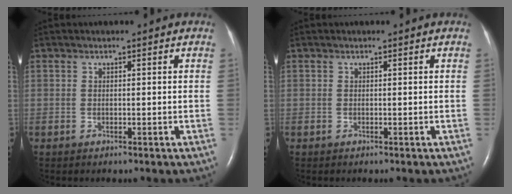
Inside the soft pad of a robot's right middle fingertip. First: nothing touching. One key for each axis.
{"total": 0.0}